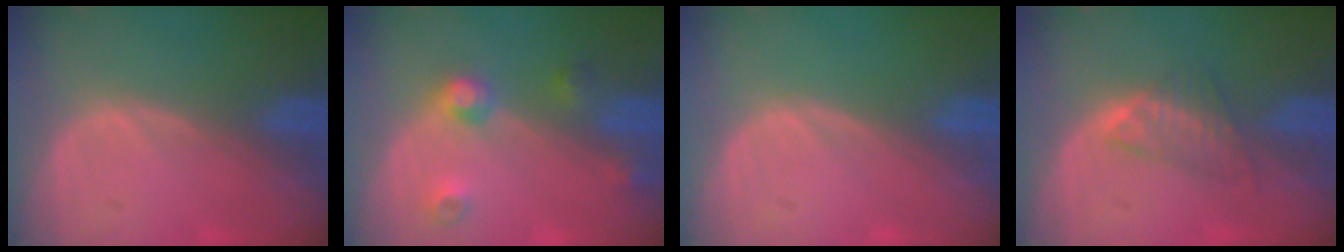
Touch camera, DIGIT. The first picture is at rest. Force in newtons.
{"total": 4.3, "press": 3.8, "slide": 1.9}
{"total": 0.0}
{"total": 3.7, "press": 3.6, "slide": 0.7}